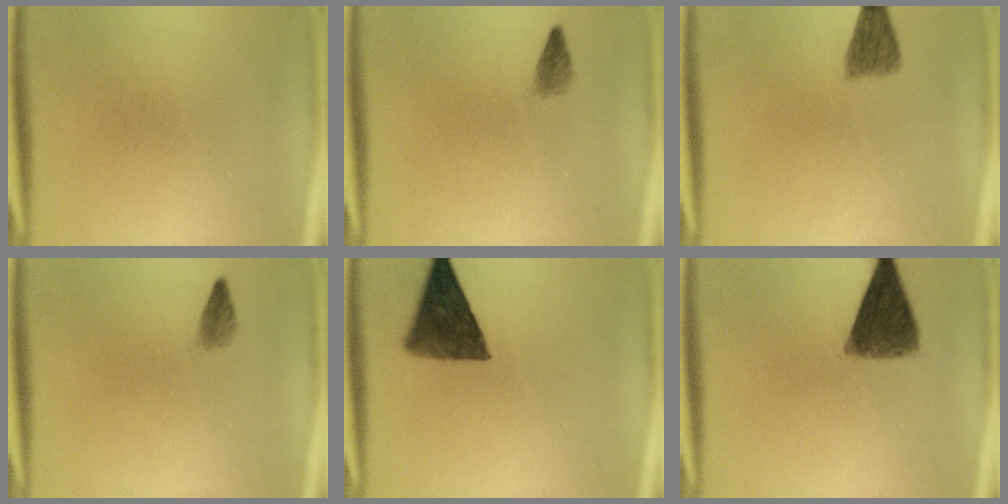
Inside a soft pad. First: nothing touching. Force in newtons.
{"total": 1.4}
{"total": 3.7}
{"total": 1.4}
{"total": 10.4}
{"total": 9.0}